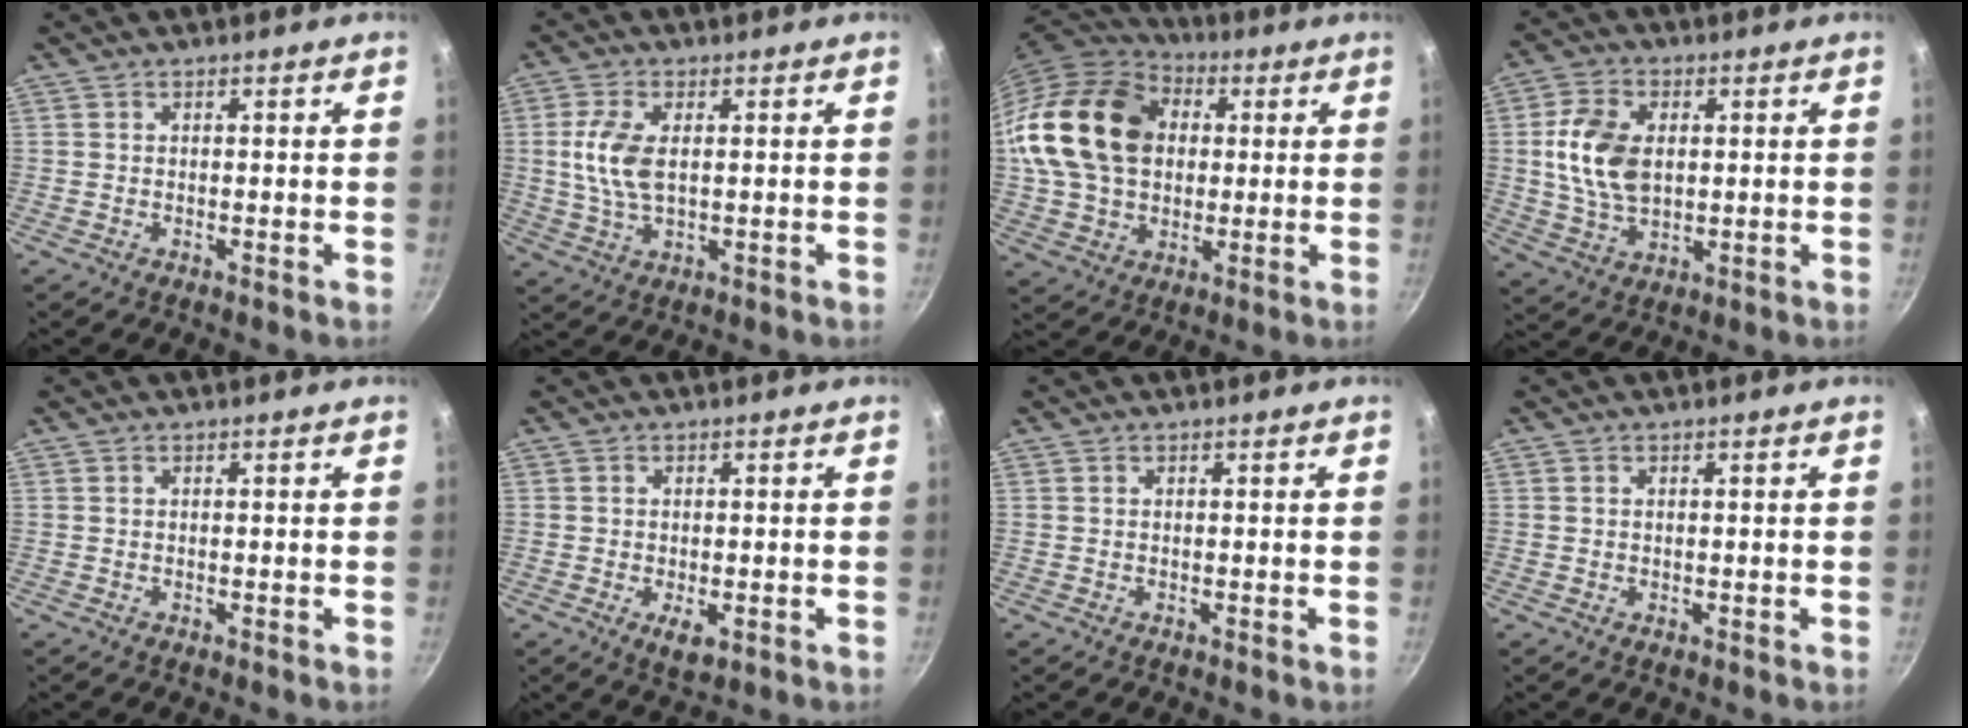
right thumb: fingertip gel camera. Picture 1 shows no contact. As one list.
[{"total": 7.9, "force": [0.9, 4.1, 6.7], "torque": [-0.138, 0.001, 0.017]}, {"total": 21.8, "force": [3.6, 16.3, 14.0], "torque": [-0.239, 0.023, 0.063]}, {"total": 11.6, "force": [1.4, 7.7, 8.6], "torque": [-0.150, -0.001, 0.027]}, {"total": 0.0}, {"total": 3.8, "force": [-1.1, 2.0, 3.0], "torque": [-0.045, -0.007, -0.014]}, {"total": 0.0}, {"total": 0.0}]